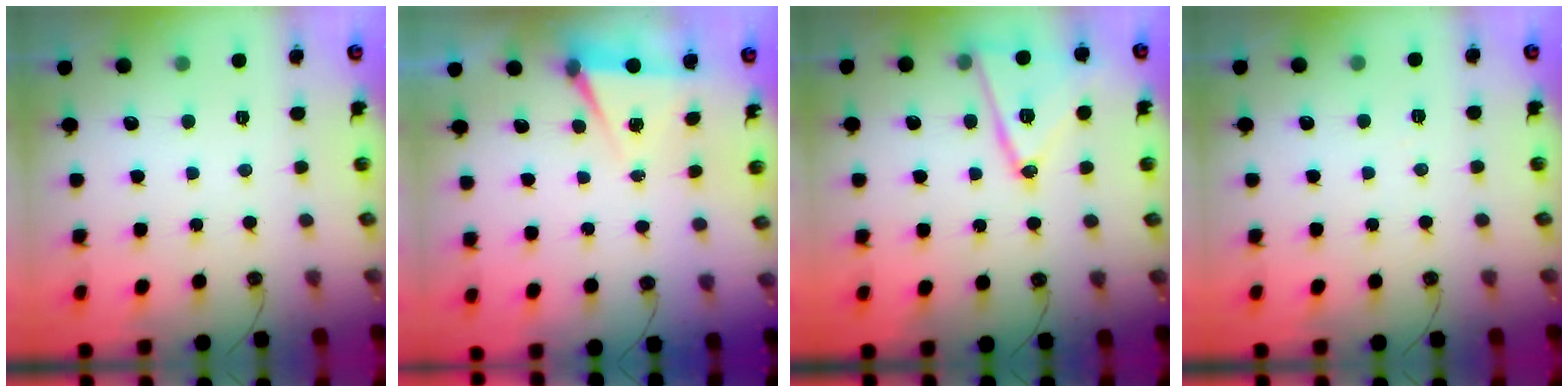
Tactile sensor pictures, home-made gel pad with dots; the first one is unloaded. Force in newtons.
{"total": 5.2, "press": 2.6, "slide": 4.5}
{"total": 16.8, "press": 16.6, "slide": 2.6}
{"total": 3.8, "press": 1.4, "slide": 3.6}